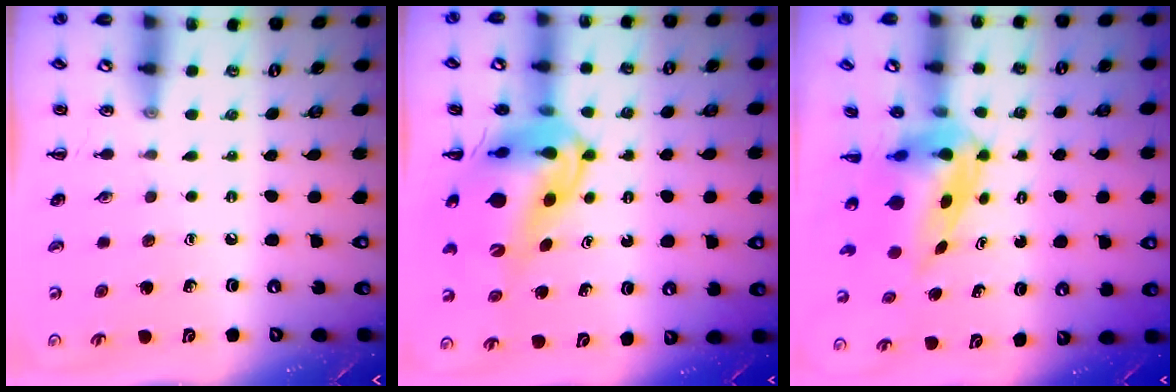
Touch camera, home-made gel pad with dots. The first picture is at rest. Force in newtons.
{"total": 14.4, "press": 13.7, "slide": 4.3}
{"total": 5.5, "press": 5.2, "slide": 1.7}